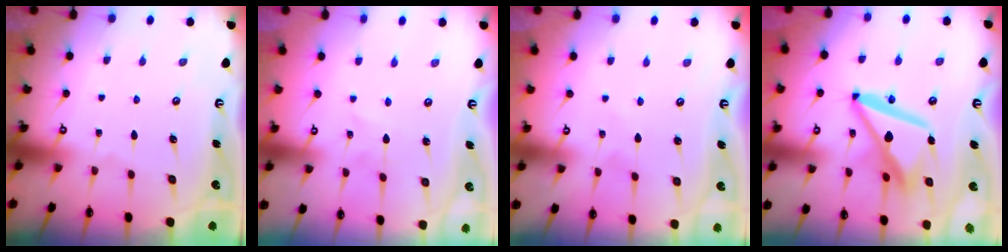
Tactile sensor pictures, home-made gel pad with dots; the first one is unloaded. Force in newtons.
{"total": 2.0, "press": 2.0, "slide": 0.2}
{"total": 1.6, "press": 1.6, "slide": 0.2}
{"total": 14.9, "press": 14.7, "slide": 1.9}